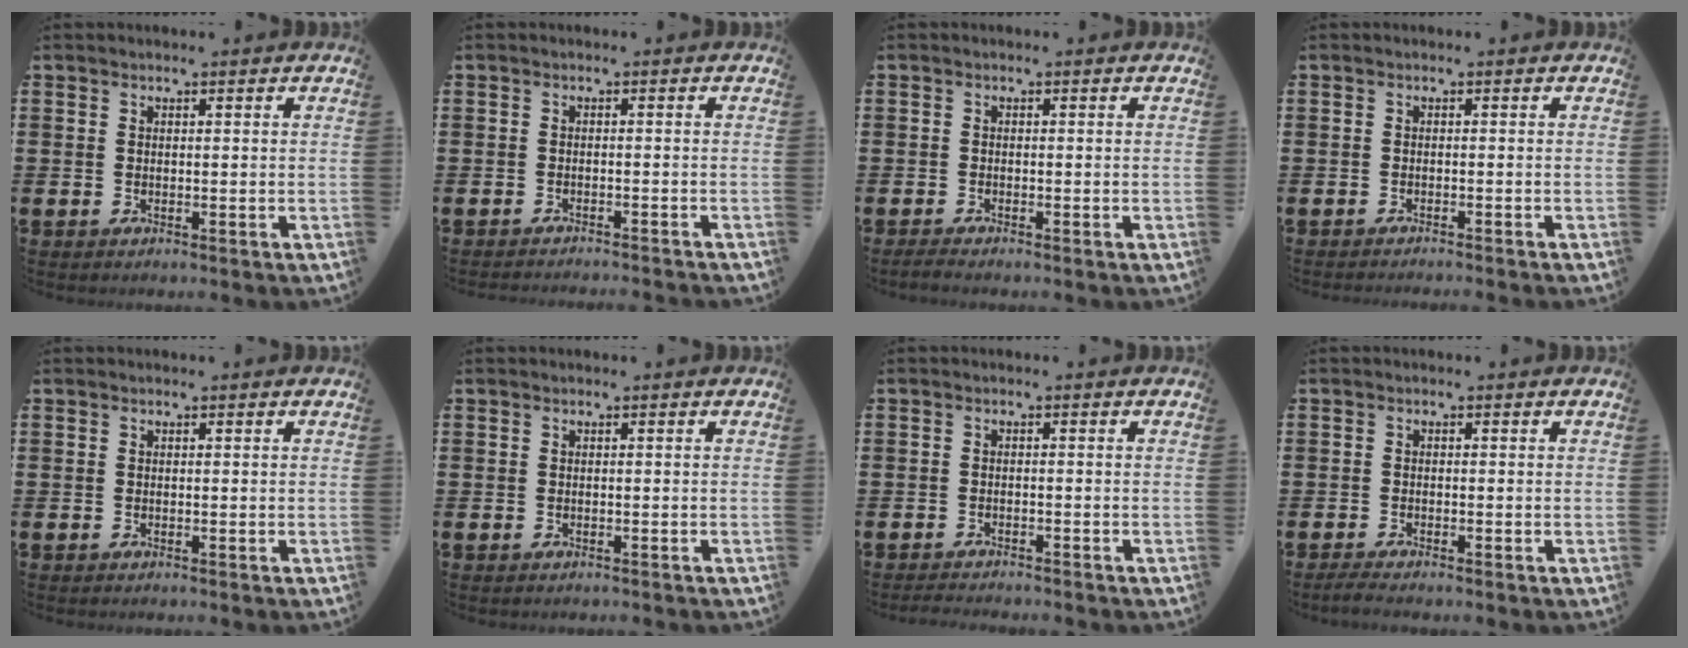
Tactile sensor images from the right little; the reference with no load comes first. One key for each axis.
{"total": 1.2, "fx": -1.1, "fy": -0.2, "fz": 0.0, "tx": 0.001, "ty": 0.001, "tz": -0.023}
{"total": 0.6, "fx": -0.2, "fy": 0.0, "fz": 0.6, "tx": -0.007, "ty": 0.000, "tz": -0.003}
{"total": 0.8, "fx": -0.8, "fy": -0.3, "fz": 0.0, "tx": 0.001, "ty": 0.000, "tz": -0.016}
{"total": 0.0}
{"total": 0.0}
{"total": 1.3, "fx": -1.3, "fy": -0.1, "fz": 0.1, "tx": -0.003, "ty": 0.001, "tz": -0.025}
{"total": 1.1, "fx": -0.9, "fy": 0.0, "fz": 0.7, "tx": -0.011, "ty": -0.002, "tz": -0.018}